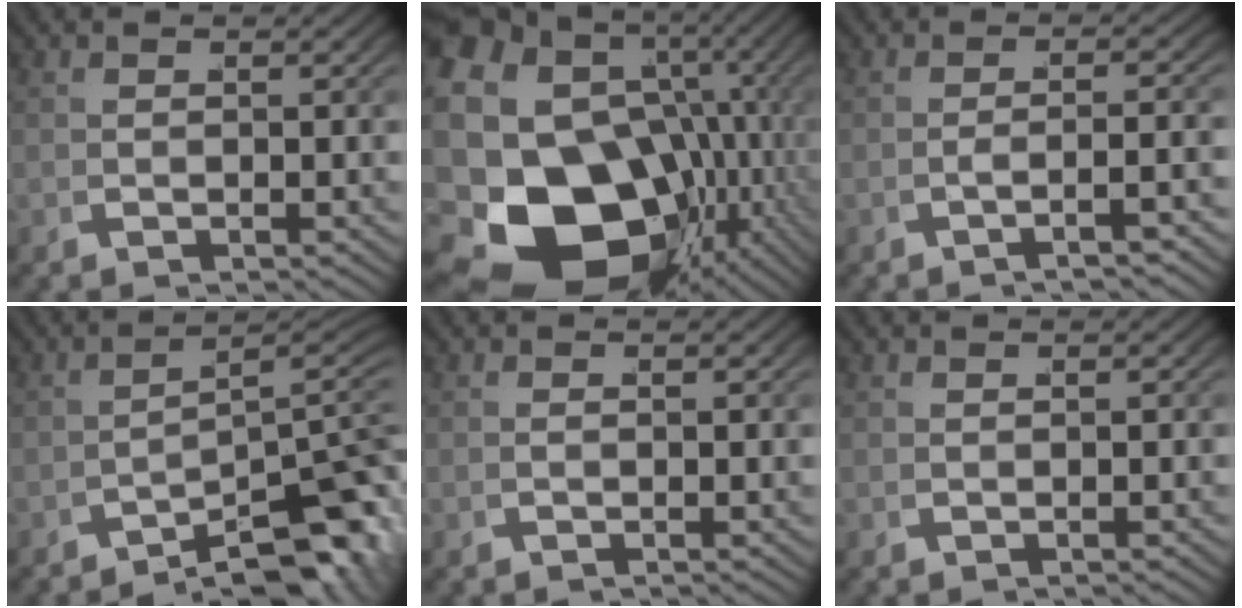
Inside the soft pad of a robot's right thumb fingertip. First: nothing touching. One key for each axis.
{"total": 25.3, "fx": -4.2, "fy": 19.1, "fz": 16.1, "tx": -0.315, "ty": -0.081, "tz": -0.035}
{"total": 2.3, "fx": -1.1, "fy": 0.2, "fz": 2.0, "tx": -0.041, "ty": 0.006, "tz": -0.015}
{"total": 11.5, "fx": -3.6, "fy": 6.3, "fz": 8.9, "tx": -0.124, "ty": -0.042, "tz": -0.039}
{"total": 0.0}
{"total": 0.0}